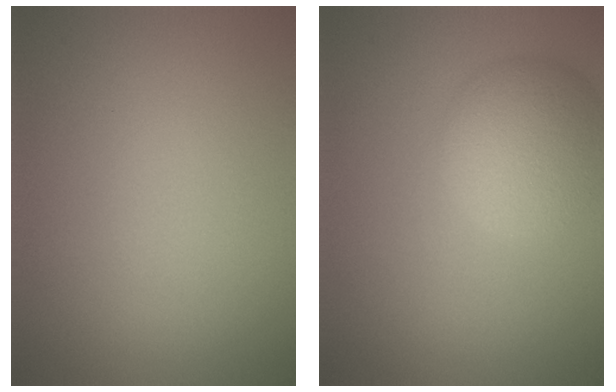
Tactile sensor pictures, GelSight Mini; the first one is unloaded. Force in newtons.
{"total": 5.5, "press": 5.5, "slide": 0.5}